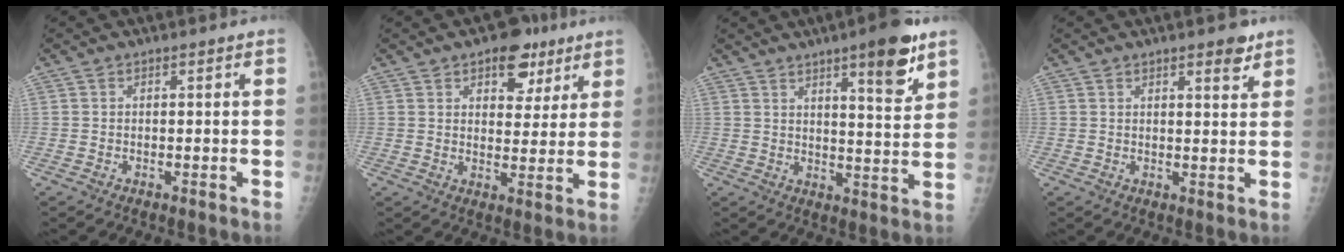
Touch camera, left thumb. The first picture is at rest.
{"total": 9.0, "force": [5.2, 5.4, 4.9], "torque": [-0.030, -0.019, 0.071]}
{"total": 11.0, "force": [6.7, 2.3, 8.4], "torque": [-0.102, -0.039, 0.093]}
{"total": 3.8, "force": [2.6, 1.1, 2.5], "torque": [-0.025, -0.015, 0.032]}